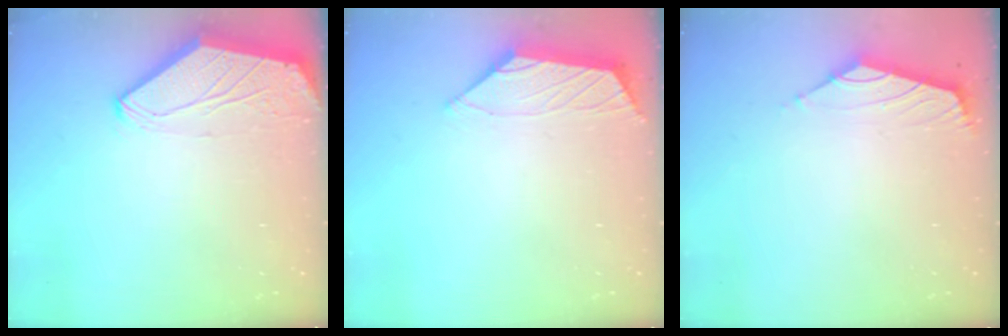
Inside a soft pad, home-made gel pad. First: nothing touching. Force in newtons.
{"total": 0.9, "press": 0.8, "slide": 0.4}
{"total": 1.6, "press": 1.4, "slide": 0.7}